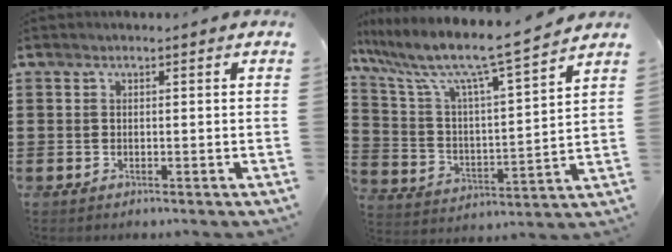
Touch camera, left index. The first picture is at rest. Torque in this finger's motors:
{"motor_torque": [1.37, -0.33, 1.05, 0.21]}